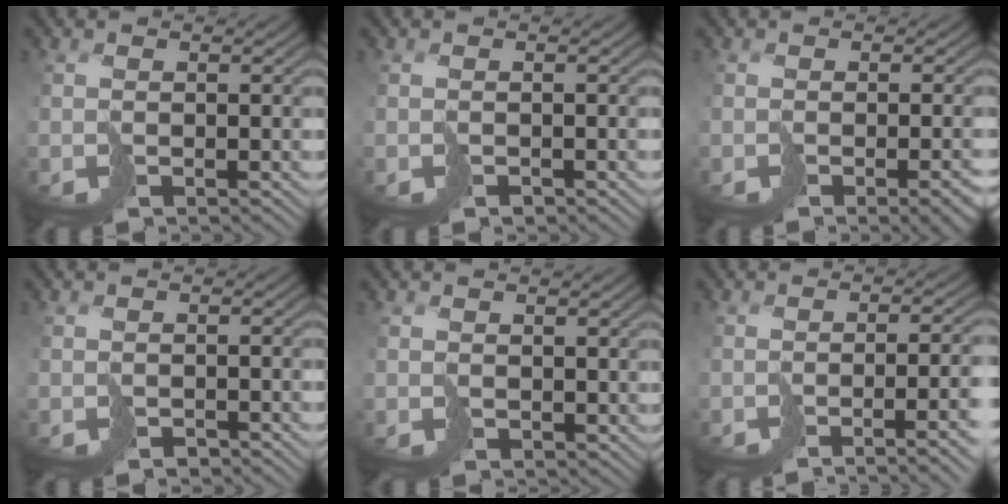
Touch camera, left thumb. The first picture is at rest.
{"total": 0.7, "force": [-0.5, 0.4, 0.3], "torque": [-0.003, -0.002, -0.010]}
{"total": 3.7, "force": [-1.8, 0.8, 3.1], "torque": [-0.039, -0.002, -0.026]}
{"total": 1.0, "force": [-0.8, 0.5, 0.4], "torque": [-0.005, -0.002, -0.017]}
{"total": 1.2, "force": [0.9, 0.8, 0.2], "torque": [-0.009, -0.002, 0.017]}
{"total": 8.2, "force": [-2.9, 2.2, 7.4], "torque": [-0.084, -0.009, -0.040]}